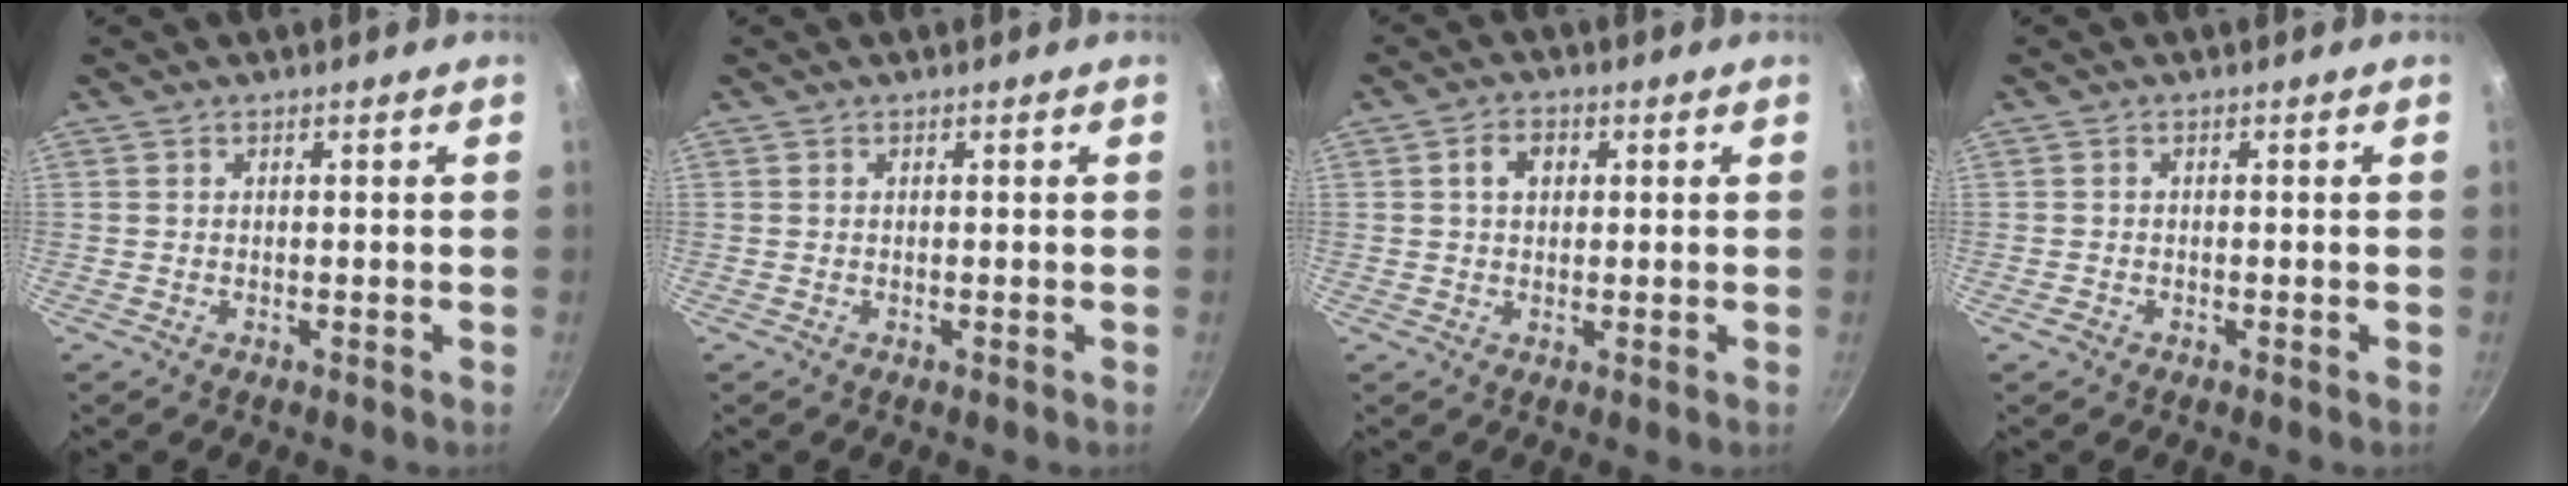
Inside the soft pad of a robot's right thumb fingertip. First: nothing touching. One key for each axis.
{"total": 0.0}
{"total": 4.5, "fx": 1.1, "fy": 3.3, "fz": 2.8, "tx": -0.030, "ty": 0.007, "tz": 0.013}
{"total": 1.1, "fx": -0.7, "fy": 0.8, "fz": 0.4, "tx": -0.006, "ty": 0.003, "tz": -0.011}